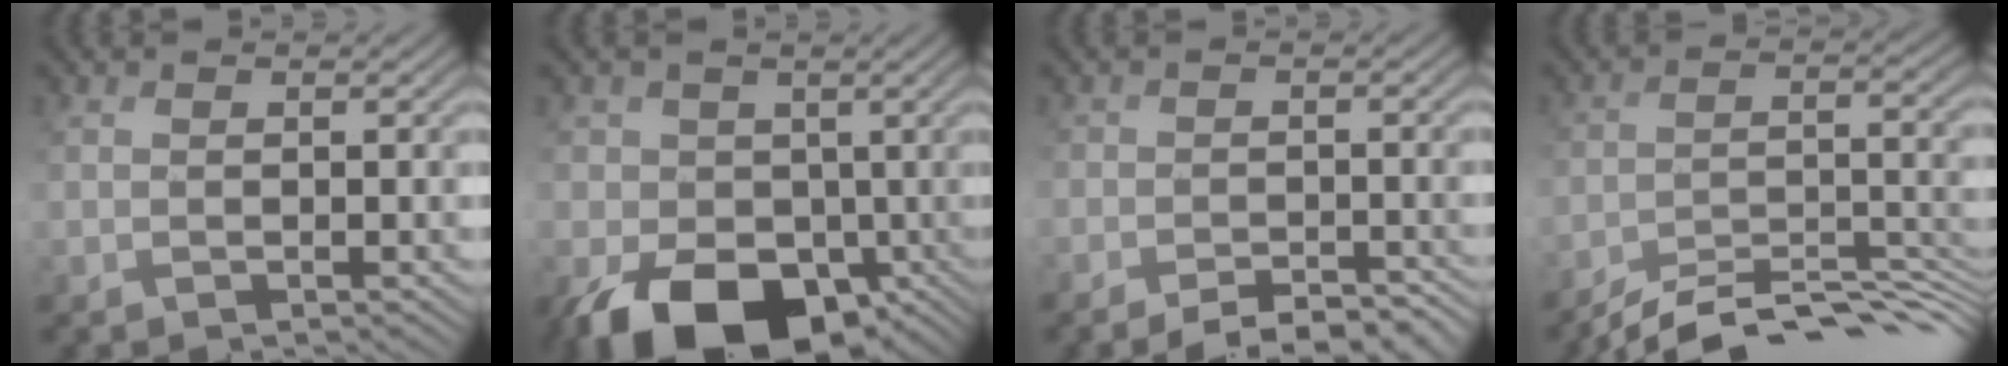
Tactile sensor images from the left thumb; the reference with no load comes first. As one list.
[{"total": 11.0, "force": [-4.8, 8.0, 5.8], "torque": [-0.103, -0.036, -0.087]}, {"total": 4.1, "force": [-3.8, 1.0, 1.2], "torque": [-0.009, -0.007, -0.058]}, {"total": 9.6, "force": [-8.9, 1.3, 3.2], "torque": [-0.041, 0.002, -0.146]}]